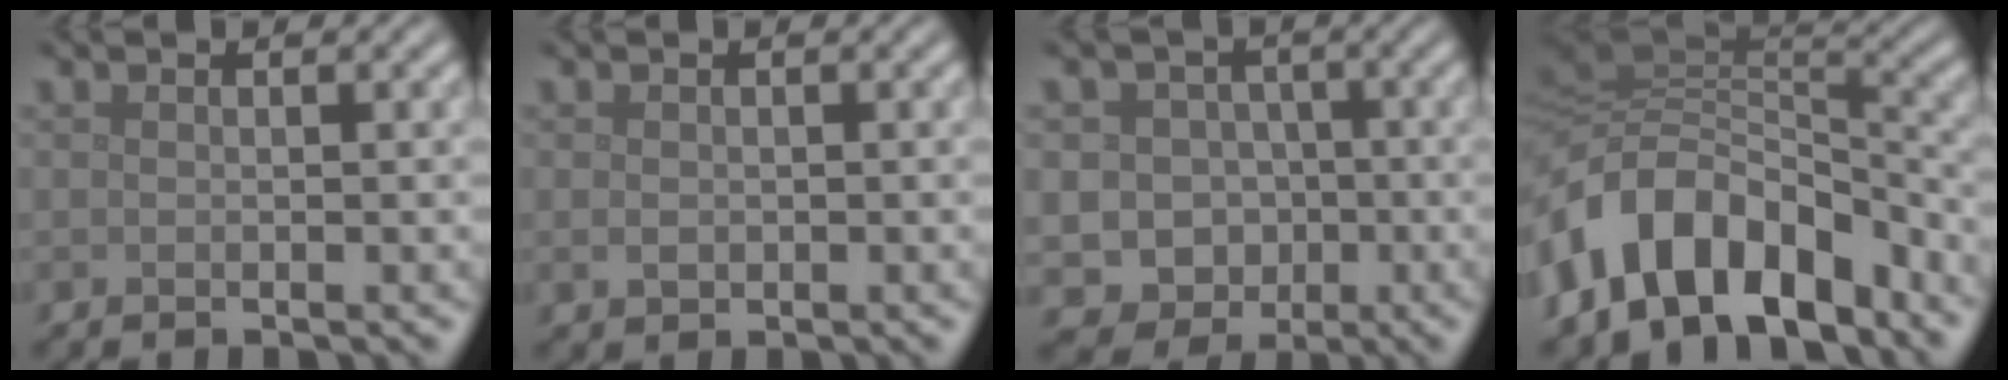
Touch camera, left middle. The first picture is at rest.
{"total": 1.0, "force": [-0.1, 0.8, 0.5], "torque": [-0.010, -0.004, -0.002]}
{"total": 6.1, "force": [-1.5, 5.6, 1.8], "torque": [-0.008, 0.008, -0.052]}
{"total": 11.3, "force": [-5.5, 7.0, 7.0], "torque": [-0.123, 0.012, -0.102]}